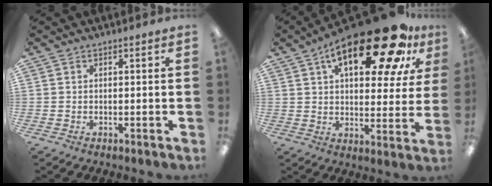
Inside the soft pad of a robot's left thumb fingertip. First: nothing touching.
{"total": 24.8, "force": [13.3, 9.9, 18.4], "torque": [-0.271, -0.062, 0.212]}